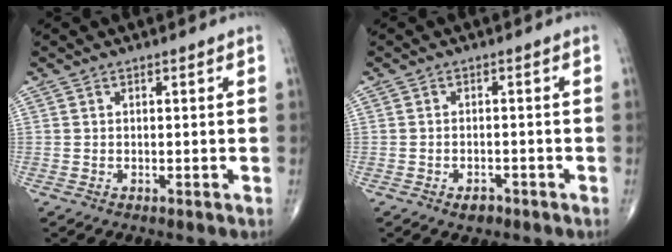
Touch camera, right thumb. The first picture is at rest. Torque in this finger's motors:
{"motor_torque": [-0.19, 0.14, 0.14, 0.14, 0.06]}